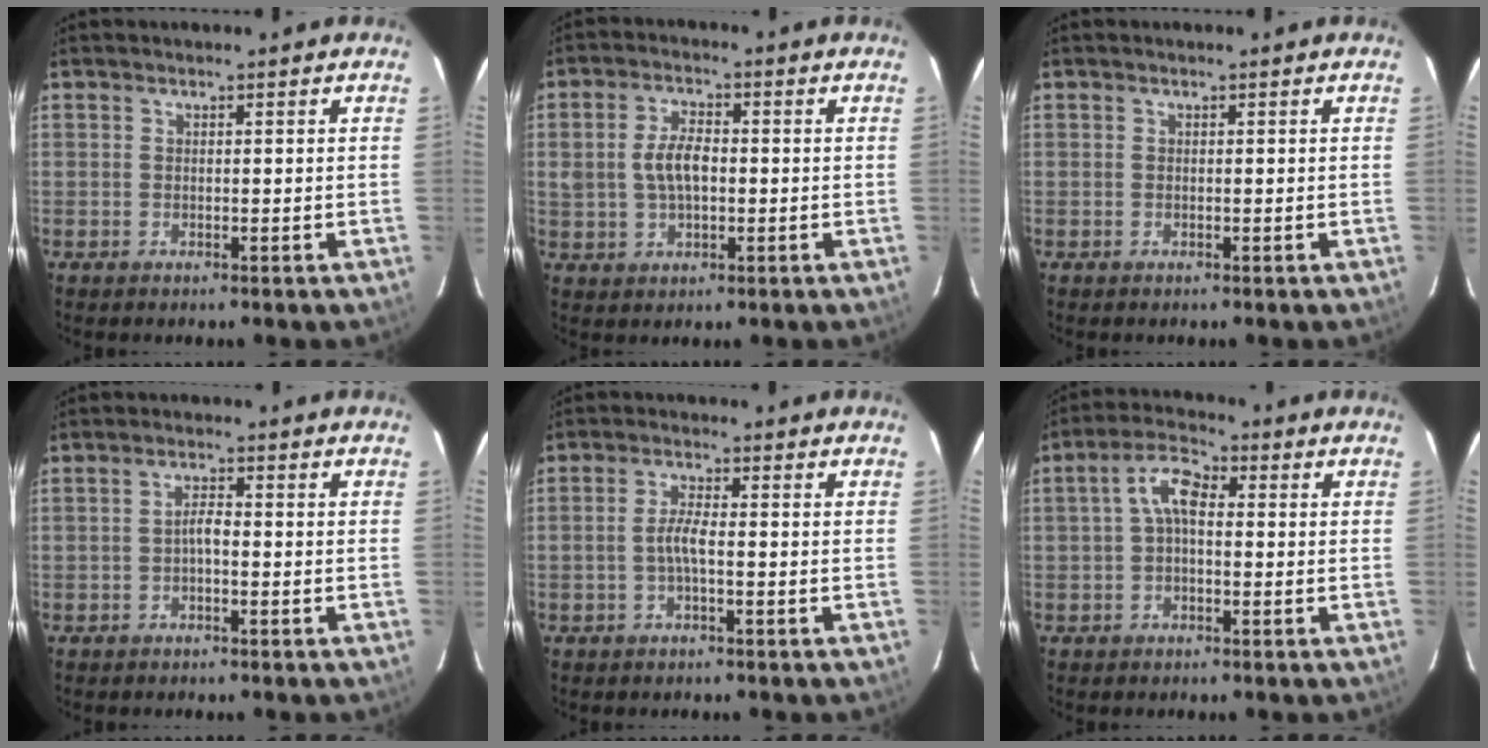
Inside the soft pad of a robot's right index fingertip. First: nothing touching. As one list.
[{"total": 6.1, "force": [-0.1, 3.5, 5.1], "torque": [-0.099, 0.008, 0.004]}, {"total": 0.0}, {"total": 1.8, "force": [-0.7, 0.5, 1.6], "torque": [-0.031, 0.007, -0.015]}, {"total": 3.0, "force": [-0.9, 0.3, 2.8], "torque": [-0.059, 0.005, -0.017]}, {"total": 5.5, "force": [0.1, 2.9, 4.7], "torque": [-0.094, 0.022, 0.001]}]